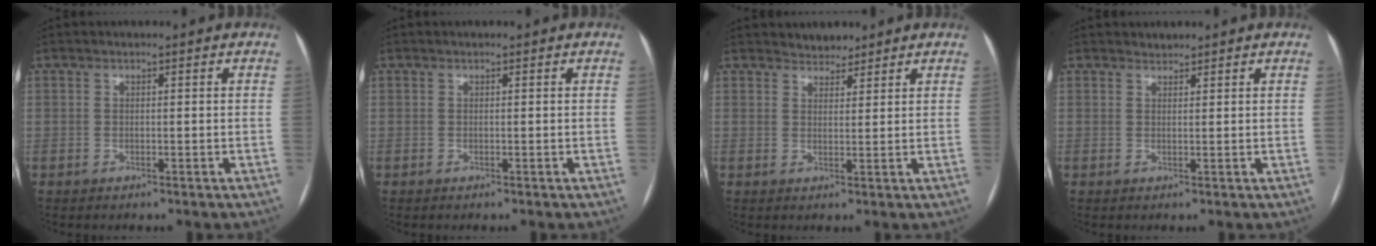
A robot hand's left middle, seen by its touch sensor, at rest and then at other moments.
{"total": 0.0}
{"total": 2.7, "force": [2.4, 1.2, 0.1], "torque": [-0.001, 0.004, 0.038]}
{"total": 1.0, "force": [0.9, 0.3, -0.1], "torque": [-0.004, 0.004, 0.016]}